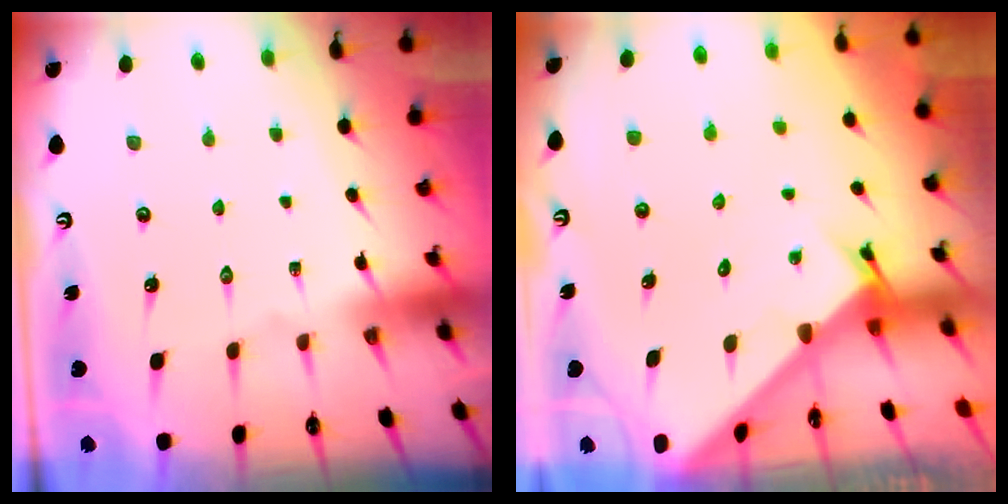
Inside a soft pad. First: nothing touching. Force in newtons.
{"total": 2.7, "press": 2.7, "slide": 0.3}